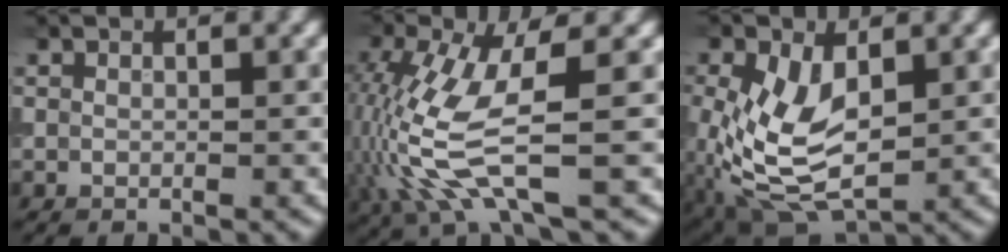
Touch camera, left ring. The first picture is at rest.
{"total": 8.0, "force": [-1.9, 2.5, 7.4], "torque": [-0.193, -0.011, -0.038]}
{"total": 7.4, "force": [-0.4, 4.0, 6.2], "torque": [-0.149, -0.005, -0.009]}